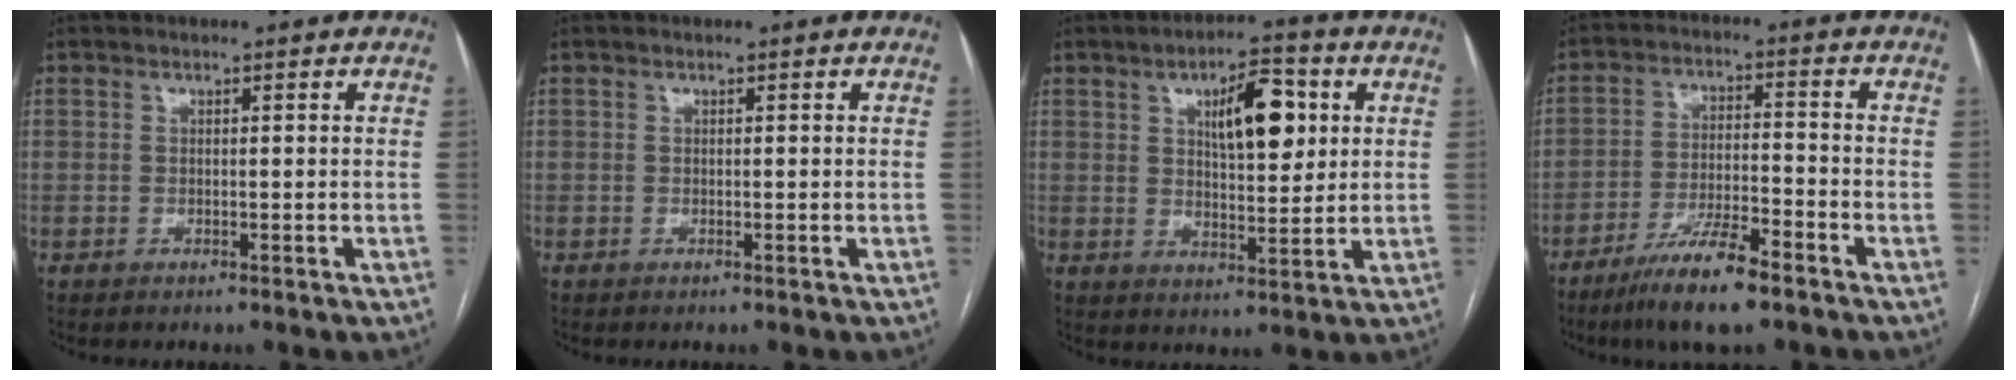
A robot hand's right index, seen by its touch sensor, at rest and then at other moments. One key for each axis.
{"total": 0.0}
{"total": 9.8, "fx": 3.3, "fy": 3.3, "fz": 8.7, "tx": -0.132, "ty": 0.012, "tz": 0.055}
{"total": 9.7, "fx": -6.8, "fy": 1.2, "fz": 6.8, "tx": -0.126, "ty": -0.017, "tz": -0.121}